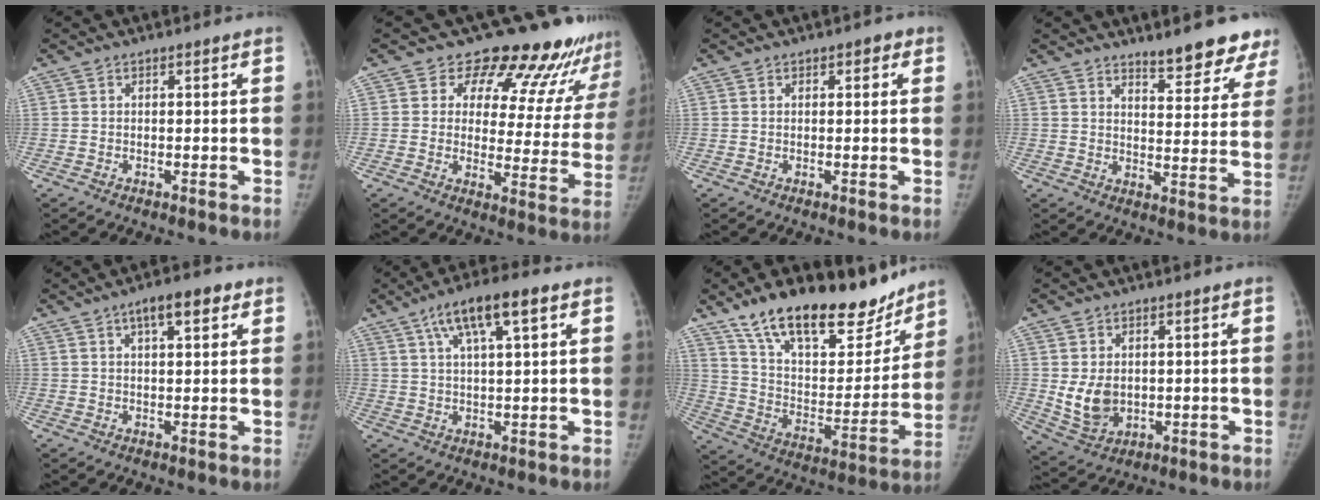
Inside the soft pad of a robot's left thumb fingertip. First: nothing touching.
{"total": 19.5, "force": [17.1, 7.6, 5.4], "torque": [-0.005, -0.121, 0.194]}
{"total": 1.6, "force": [0.7, 1.0, 0.9], "torque": [0.004, 0.001, 0.004]}
{"total": 11.4, "force": [9.4, 3.2, 5.6], "torque": [-0.026, -0.065, 0.117]}
{"total": 5.7, "force": [3.0, 2.3, 4.3], "torque": [-0.045, -0.004, 0.038]}
{"total": 10.5, "force": [5.1, 2.7, 8.8], "torque": [-0.148, 0.005, 0.085]}
{"total": 26.7, "force": [19.5, 11.3, 14.2], "torque": [-0.176, -0.075, 0.314]}
{"total": 7.3, "force": [0.3, 5.5, 4.7], "torque": [-0.067, -0.016, 0.025]}